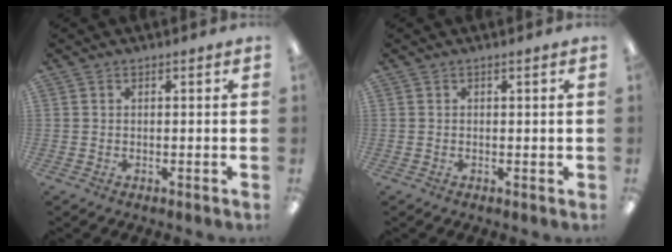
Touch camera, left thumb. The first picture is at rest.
{"total": 0.0}